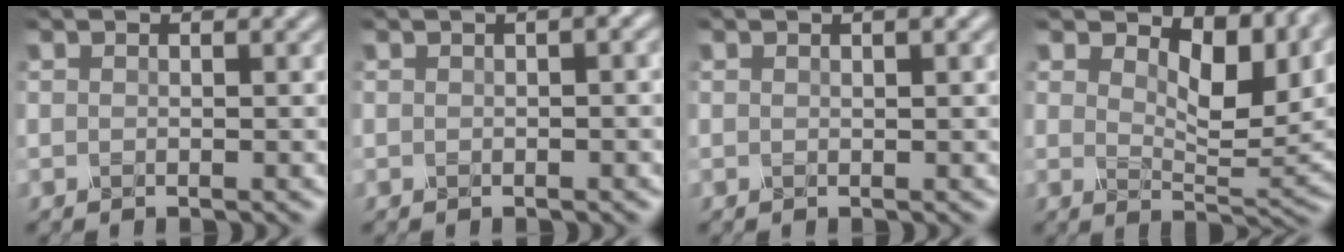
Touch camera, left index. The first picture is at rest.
{"total": 1.6, "force": [0.4, 0.3, 1.5], "torque": [-0.020, 0.006, 0.003]}
{"total": 0.9, "force": [0.5, 0.2, 0.8], "torque": [-0.011, 0.001, 0.007]}
{"total": 7.7, "force": [3.7, 3.7, 5.6], "torque": [-0.083, -0.004, 0.055]}